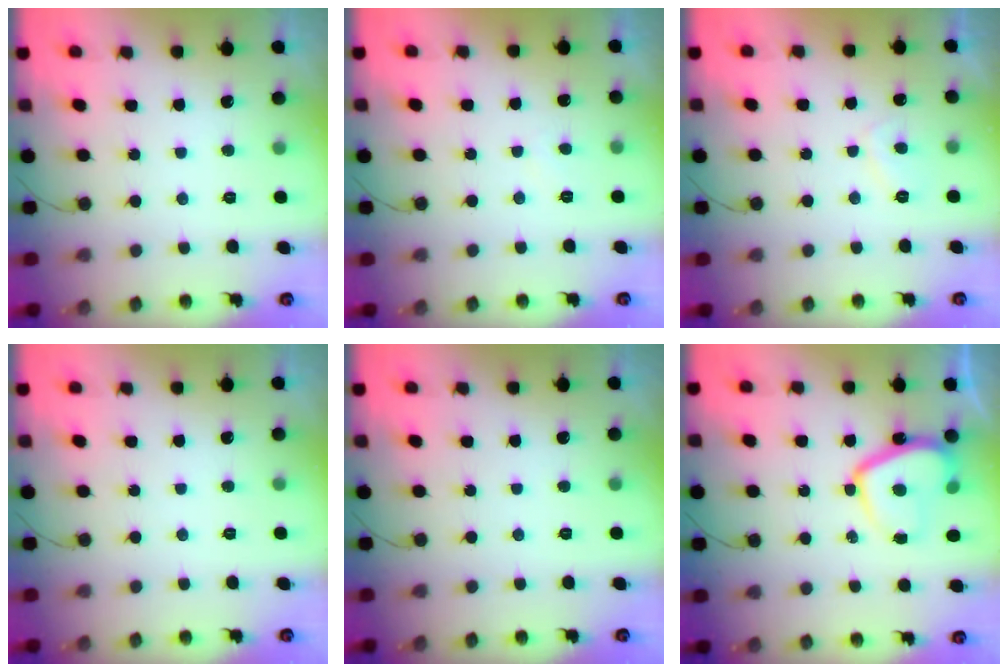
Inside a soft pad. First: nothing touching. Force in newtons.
{"total": 1.6, "press": 1.6, "slide": 0.4}
{"total": 2.5, "press": 2.4, "slide": 0.8}
{"total": 0.0}
{"total": 0.0}
{"total": 11.0, "press": 10.9, "slide": 1.1}